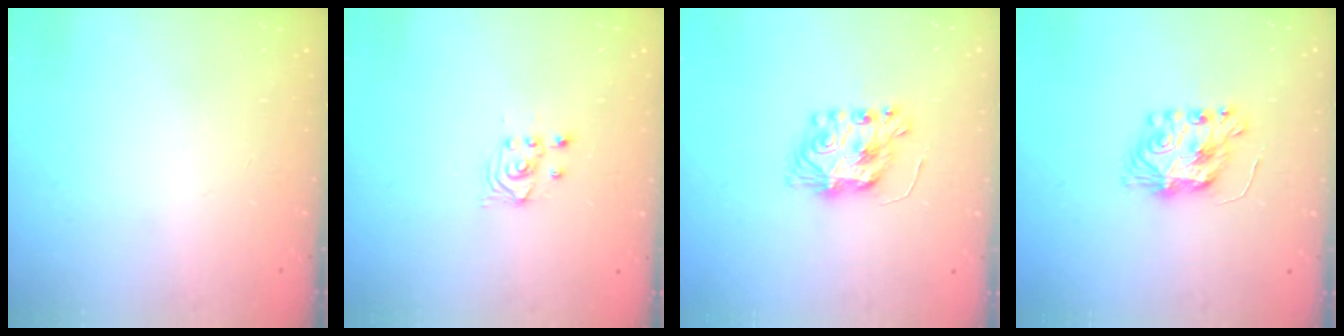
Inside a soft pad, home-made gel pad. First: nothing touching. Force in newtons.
{"total": 2.4, "press": 2.3, "slide": 0.2}
{"total": 7.9, "press": 7.9, "slide": 0.5}
{"total": 7.9, "press": 7.9, "slide": 0.5}